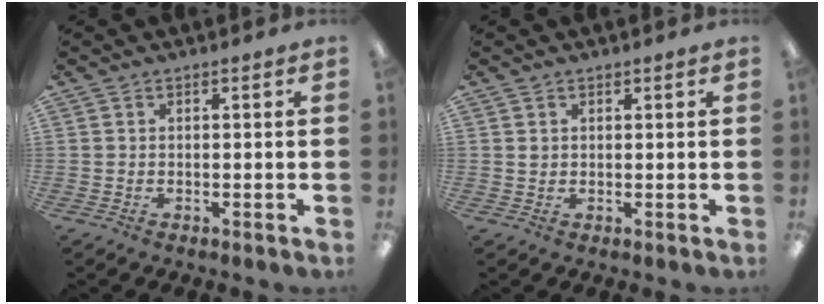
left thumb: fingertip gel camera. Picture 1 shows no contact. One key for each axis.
{"total": 0.9, "fx": 0.6, "fy": 0.7, "fz": 0.1, "tx": -0.003, "ty": 0.001, "tz": 0.011}